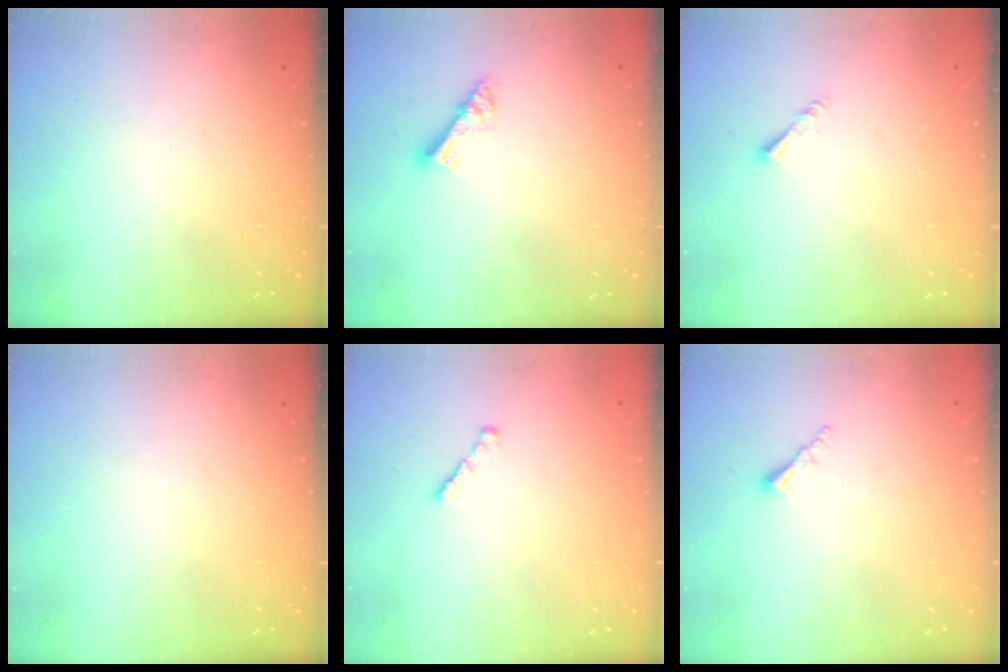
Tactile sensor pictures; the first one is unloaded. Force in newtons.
{"total": 7.2, "press": 7.2, "slide": 0.5}
{"total": 1.6, "press": 1.6, "slide": 0.3}
{"total": 0.0}
{"total": 1.6, "press": 1.5, "slide": 0.5}
{"total": 1.7, "press": 1.7, "slide": 0.3}